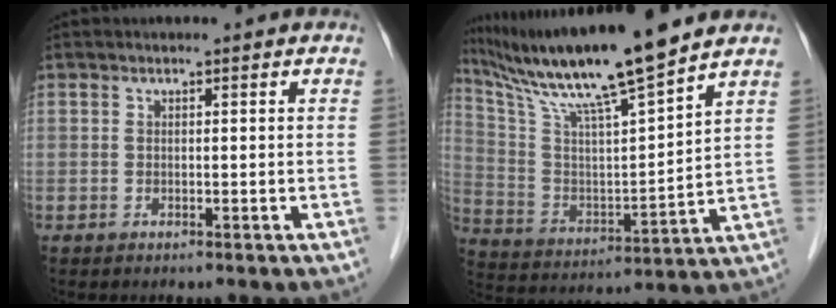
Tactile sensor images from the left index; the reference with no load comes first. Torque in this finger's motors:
{"motor_torque": [0.70, -0.85, 0.84, 0.19]}